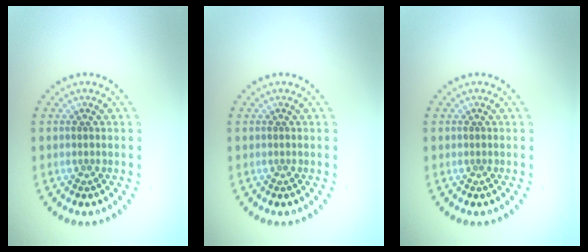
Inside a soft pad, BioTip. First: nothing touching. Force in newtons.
{"total": 0.0}
{"total": 0.0}